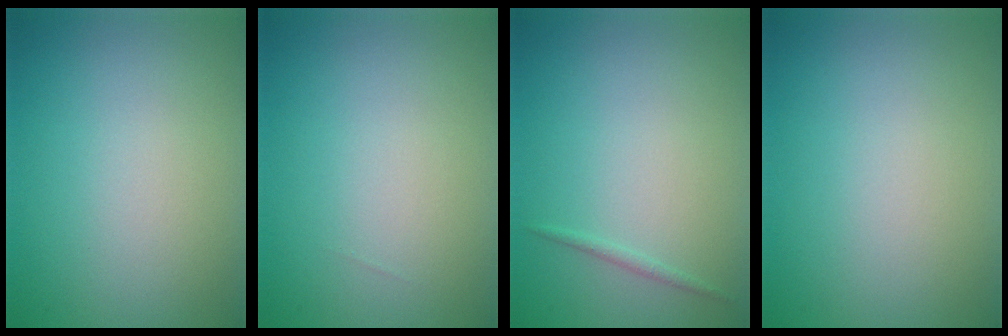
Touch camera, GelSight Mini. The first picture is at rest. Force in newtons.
{"total": 0.0}
{"total": 0.6, "press": 0.6, "slide": 0.1}
{"total": 0.0}